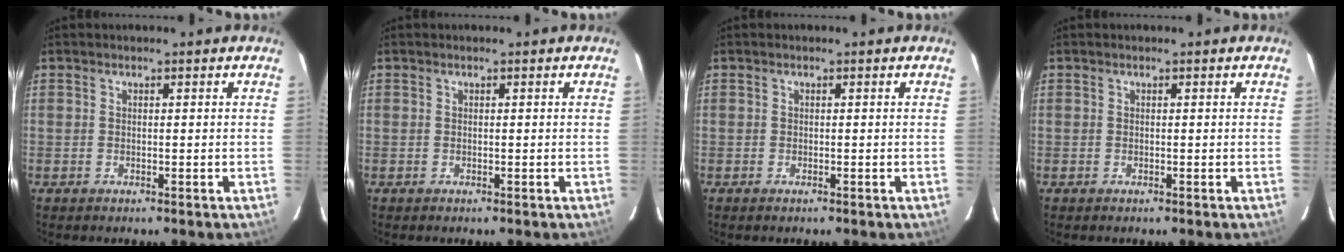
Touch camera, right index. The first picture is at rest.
{"total": 0.0}
{"total": 0.0}
{"total": 0.0}